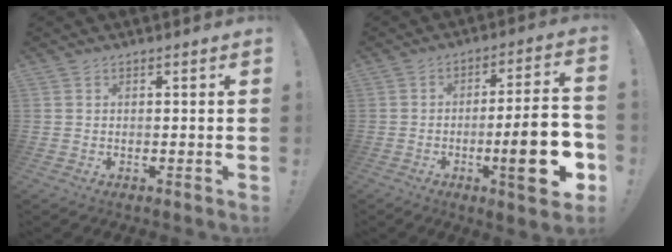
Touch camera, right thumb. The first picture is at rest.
{"total": 16.3, "force": [-4.5, 3.4, 15.3], "torque": [-0.199, 0.008, -0.061]}